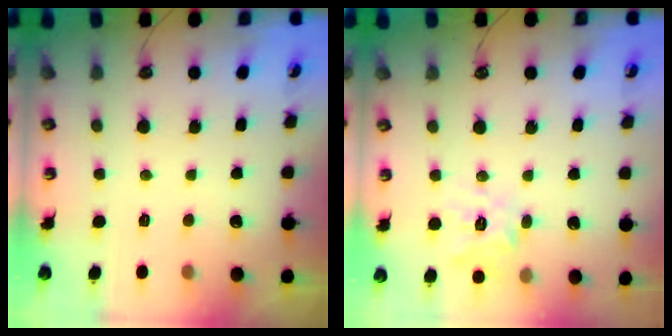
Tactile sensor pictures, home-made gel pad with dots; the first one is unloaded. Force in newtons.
{"total": 13.0, "press": 13.0, "slide": 1.2}